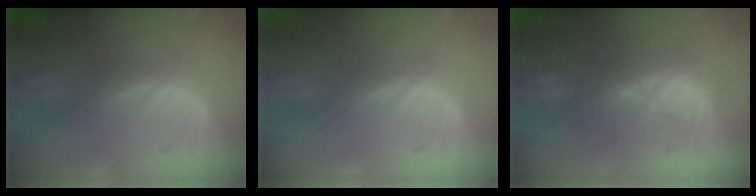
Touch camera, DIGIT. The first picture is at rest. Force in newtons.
{"total": 0.0}
{"total": 9.1, "press": 8.7, "slide": 2.6}